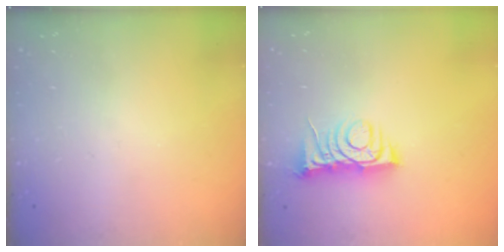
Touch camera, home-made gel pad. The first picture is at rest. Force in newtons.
{"total": 7.1, "press": 7.0, "slide": 1.0}